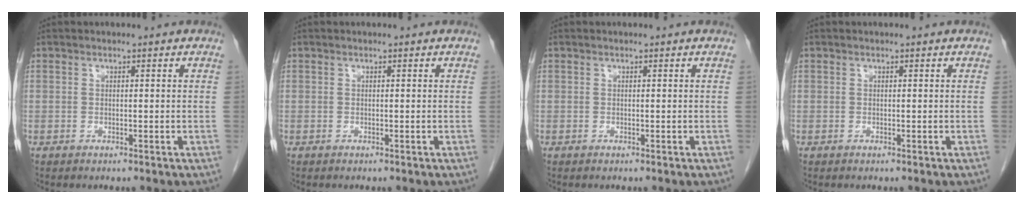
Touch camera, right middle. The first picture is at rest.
{"total": 0.0}
{"total": 0.0}
{"total": 0.0}